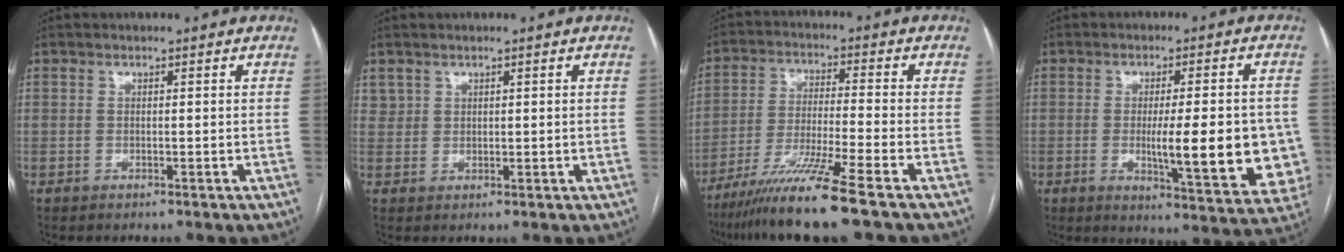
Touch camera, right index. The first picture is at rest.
{"total": 1.9, "force": [1.3, 1.3, 0.1], "torque": [0.007, 0.001, 0.023]}
{"total": 11.7, "force": [-8.4, -1.8, 7.9], "torque": [-0.145, -0.041, -0.150]}
{"total": 15.0, "force": [-2.0, 3.1, 14.6], "torque": [-0.165, -0.006, -0.015]}